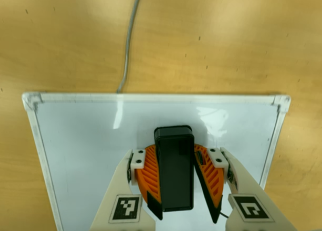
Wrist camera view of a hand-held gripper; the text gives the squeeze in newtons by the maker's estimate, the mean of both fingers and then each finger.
{"total": 15.1, "left": 17.7, "right": 12.4}